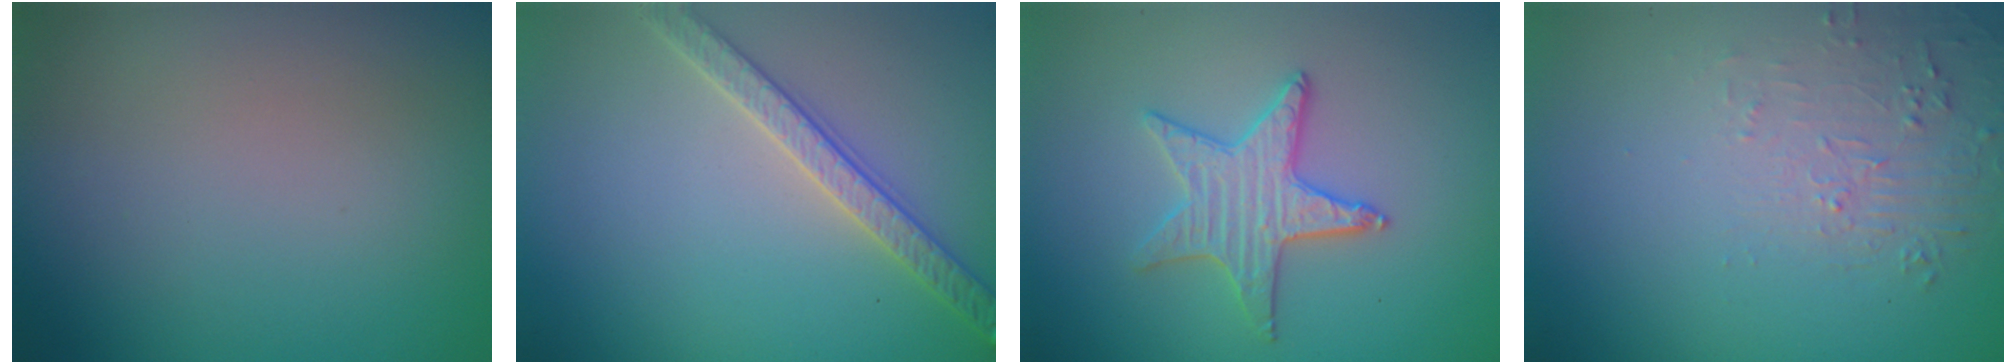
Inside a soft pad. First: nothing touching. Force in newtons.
{"total": 3.2, "press": 3.0, "slide": 1.0}
{"total": 3.1, "press": 3.1, "slide": 0.4}
{"total": 1.7, "press": 0.5, "slide": 1.7}